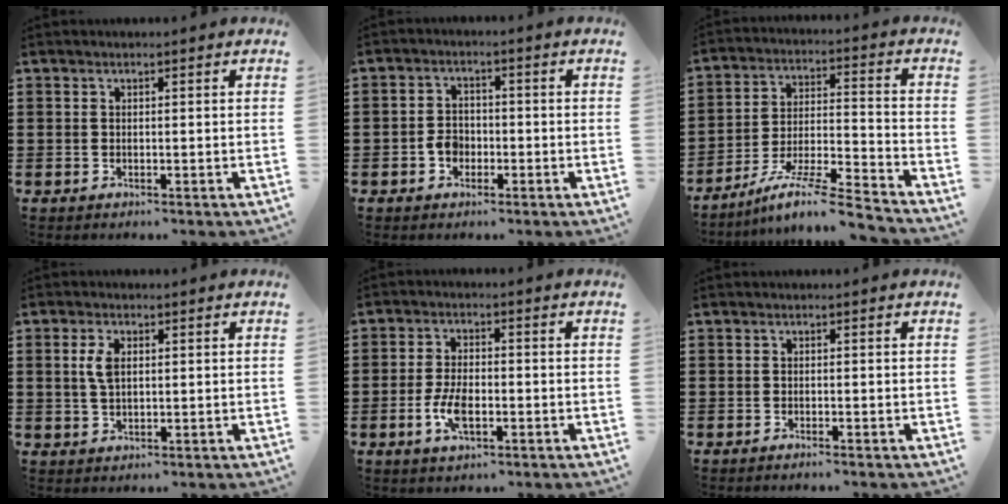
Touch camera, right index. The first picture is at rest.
{"total": 3.2, "force": [-1.2, 2.4, 1.6], "torque": [-0.035, 0.005, -0.025]}
{"total": 9.8, "force": [-8.2, 0.1, 5.3], "torque": [-0.093, 0.003, -0.162]}
{"total": 3.6, "force": [0.8, 1.8, 3.0], "torque": [-0.073, 0.006, 0.010]}
{"total": 5.2, "force": [-1.5, 2.5, 4.3], "torque": [-0.100, -0.002, -0.033]}
{"total": 0.7, "force": [-0.7, -0.2, 0.2], "torque": [-0.005, -0.004, -0.014]}